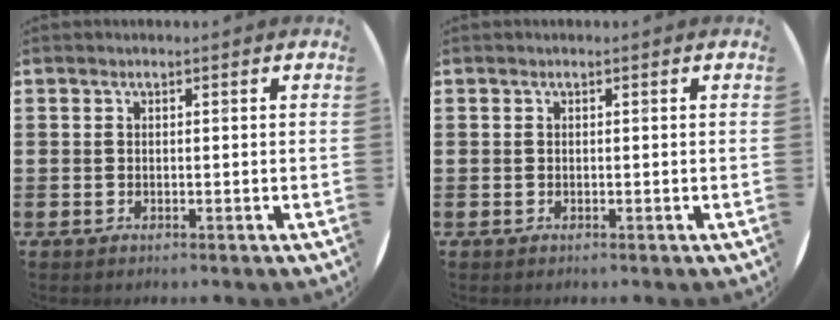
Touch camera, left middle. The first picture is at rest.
{"total": 0.0}